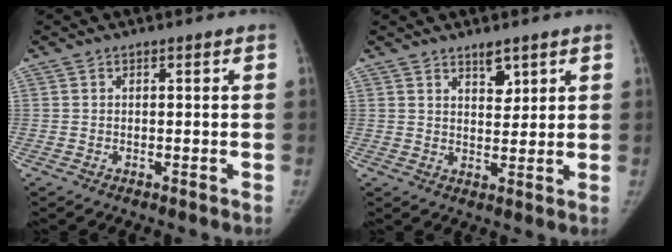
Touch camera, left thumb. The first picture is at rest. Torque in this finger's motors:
{"motor_torque": [0.31, 0.11, -0.22, 0.03, -0.02]}